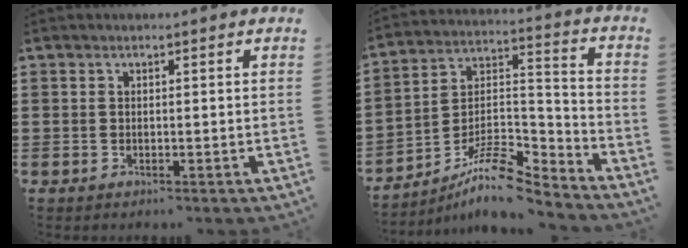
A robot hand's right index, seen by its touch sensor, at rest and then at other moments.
{"total": 10.5, "force": [-8.6, 2.8, 5.2], "torque": [-0.101, 0.021, -0.167]}